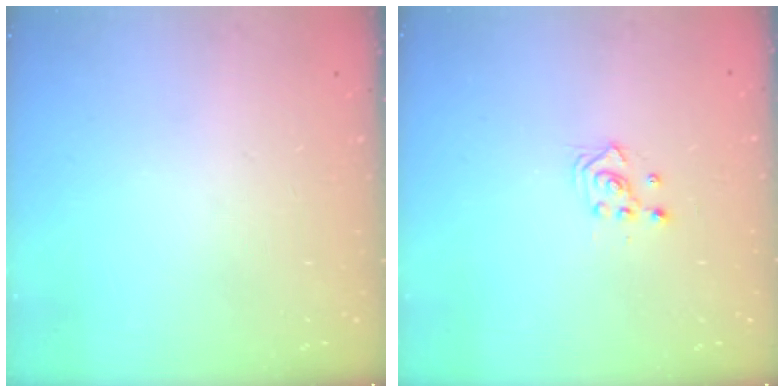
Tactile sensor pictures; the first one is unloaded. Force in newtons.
{"total": 2.5, "press": 2.5, "slide": 0.3}